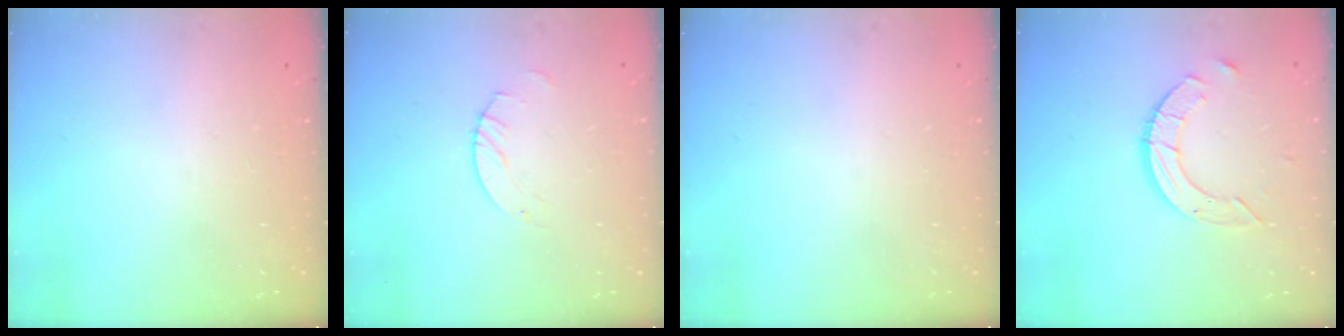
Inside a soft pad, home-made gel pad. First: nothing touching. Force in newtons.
{"total": 2.5, "press": 2.5, "slide": 0.1}
{"total": 0.0}
{"total": 9.0, "press": 9.0, "slide": 0.7}